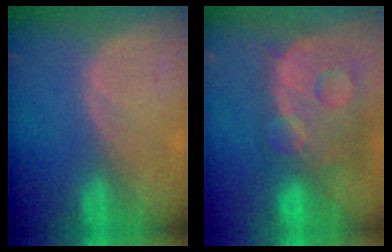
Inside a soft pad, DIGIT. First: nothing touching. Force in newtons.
{"total": 13.8, "press": 11.2, "slide": 8.0}